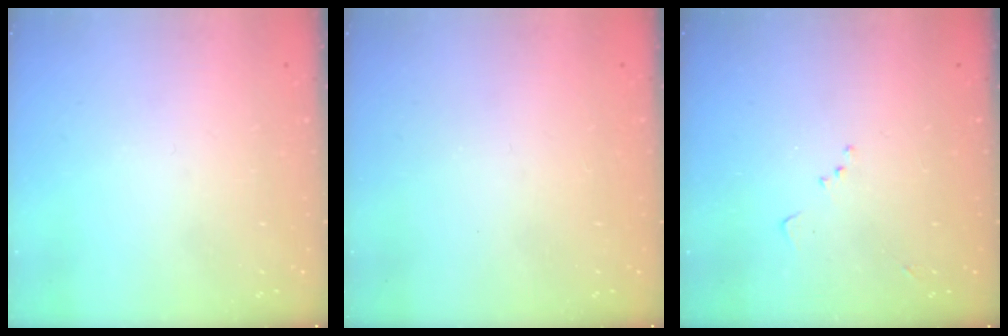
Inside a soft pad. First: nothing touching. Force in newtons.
{"total": 0.9, "press": 0.9, "slide": 0.1}
{"total": 7.9, "press": 7.8, "slide": 0.9}